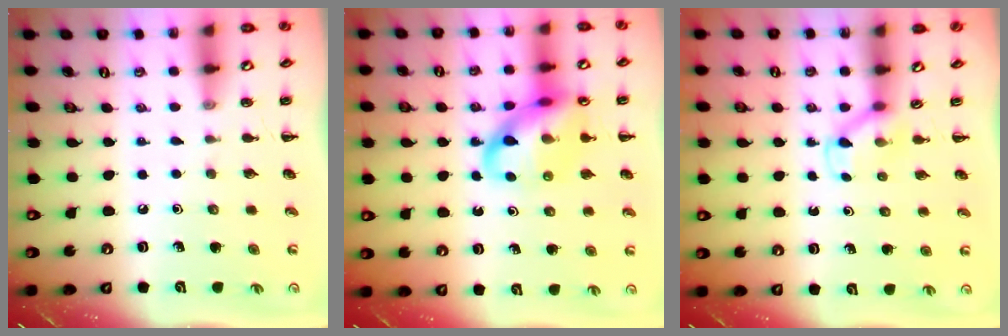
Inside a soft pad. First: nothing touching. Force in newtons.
{"total": 15.8, "press": 15.7, "slide": 2.0}
{"total": 4.0, "press": 3.8, "slide": 1.2}